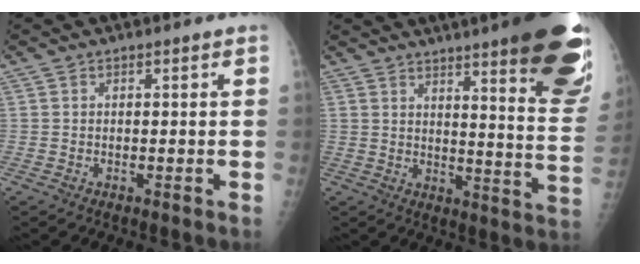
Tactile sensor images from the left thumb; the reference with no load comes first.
{"total": 23.0, "force": [14.5, 3.4, 17.6], "torque": [-0.196, -0.074, 0.182]}